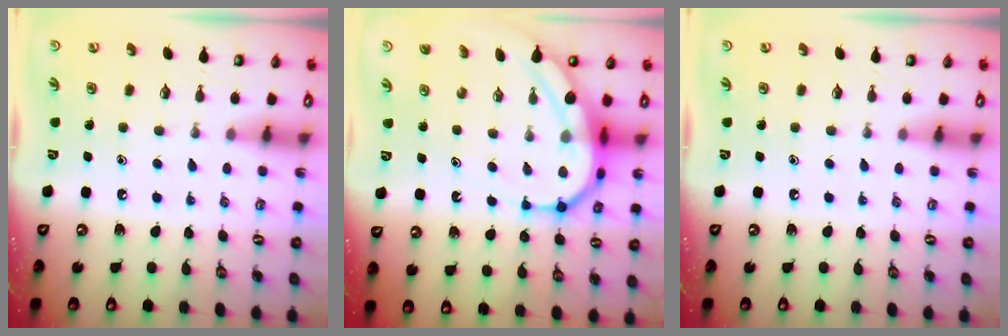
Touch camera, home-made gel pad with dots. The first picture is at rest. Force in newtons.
{"total": 10.6, "press": 10.5, "slide": 1.1}
{"total": 0.0}